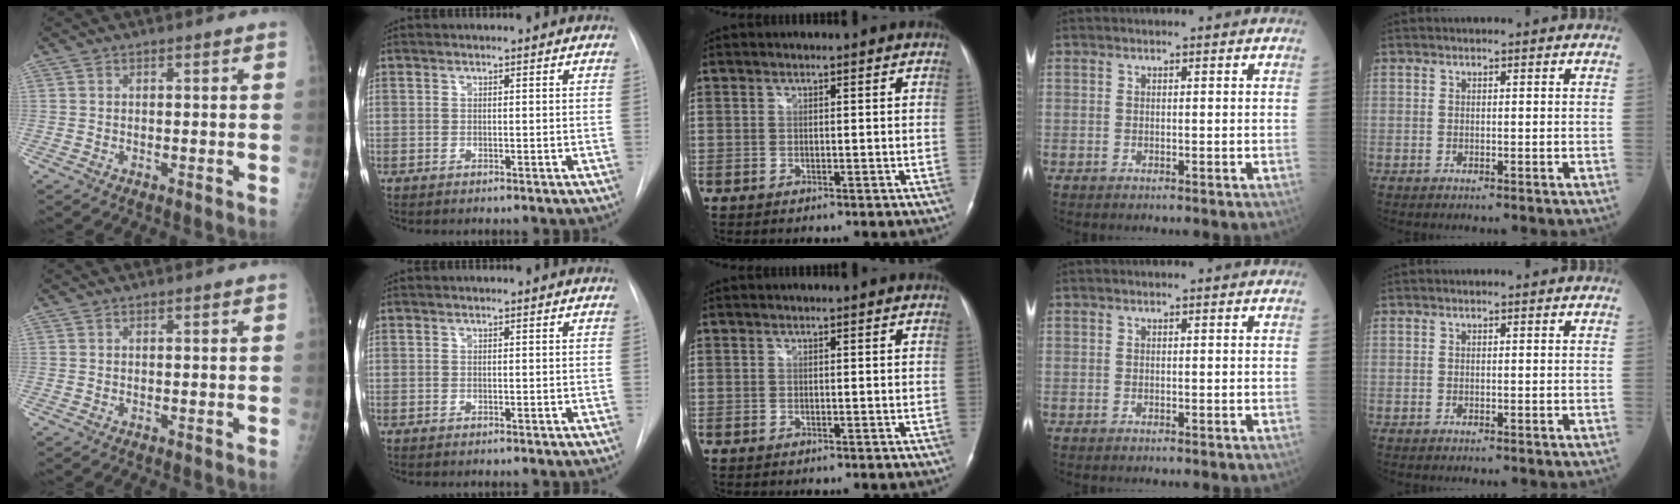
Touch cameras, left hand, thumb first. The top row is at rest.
{}